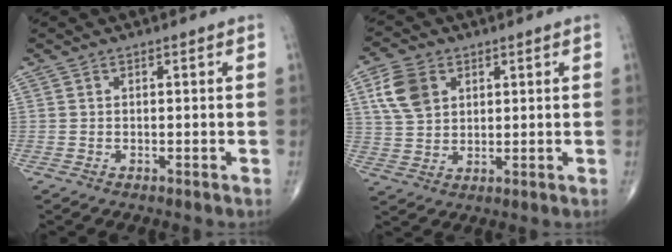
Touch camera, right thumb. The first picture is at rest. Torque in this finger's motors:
{"motor_torque": [0.21, 0.57, 0.31, -0.09, 0.04]}